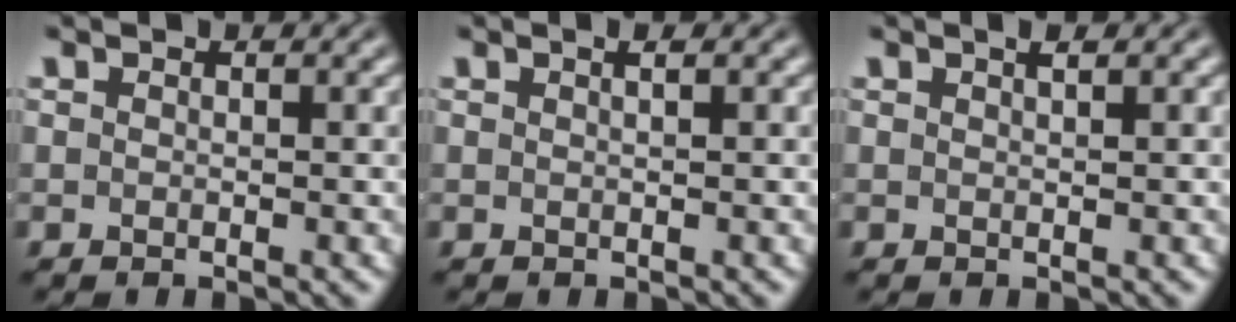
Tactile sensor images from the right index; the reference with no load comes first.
{"total": 0.8, "force": [0.2, -0.4, 0.6], "torque": [-0.006, 0.004, 0.004]}
{"total": 0.9, "force": [0.5, -0.5, 0.6], "torque": [-0.005, 0.003, 0.011]}